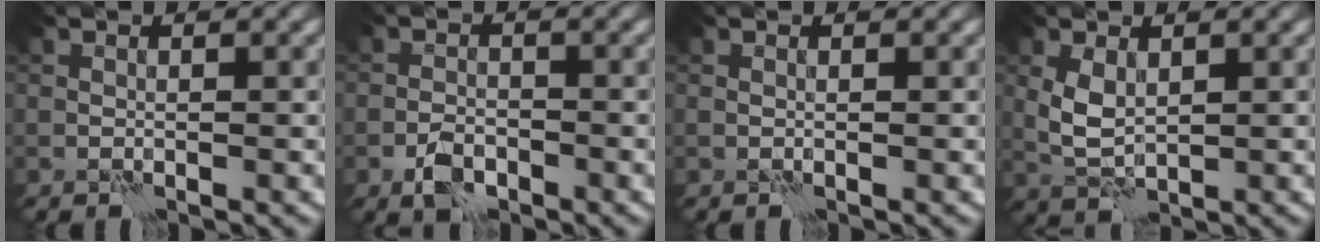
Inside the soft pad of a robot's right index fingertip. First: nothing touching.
{"total": 2.6, "force": [-1.6, 1.4, 1.5], "torque": [-0.026, 0.004, -0.034]}
{"total": 0.0}
{"total": 2.8, "force": [0.8, 1.7, 2.1], "torque": [-0.051, 0.001, 0.021]}